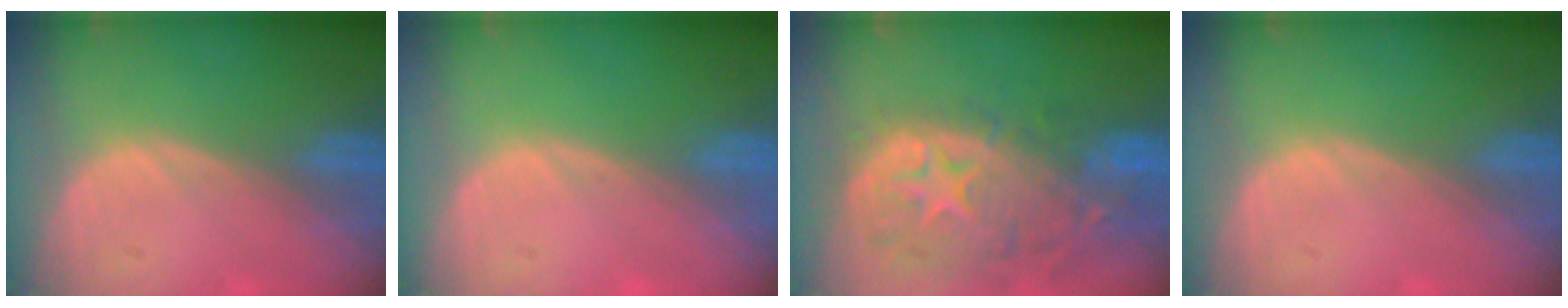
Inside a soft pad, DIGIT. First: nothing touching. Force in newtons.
{"total": 0.0}
{"total": 13.7, "press": 11.3, "slide": 7.9}
{"total": 0.0}